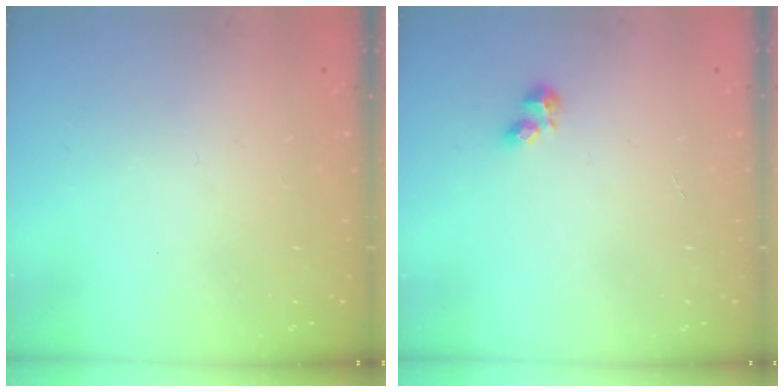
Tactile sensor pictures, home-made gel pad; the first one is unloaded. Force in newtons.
{"total": 3.8, "press": 3.8, "slide": 0.7}